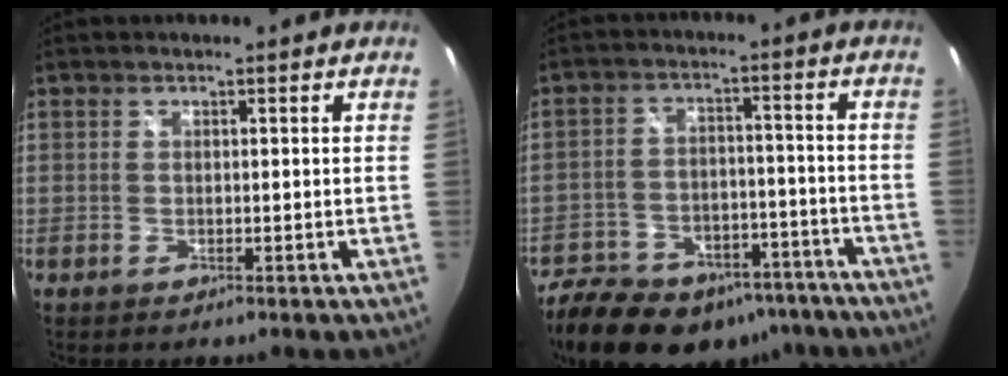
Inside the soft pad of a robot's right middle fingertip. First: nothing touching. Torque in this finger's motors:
{"motor_torque": [1.02, -1.12, 0.09, 0.10]}